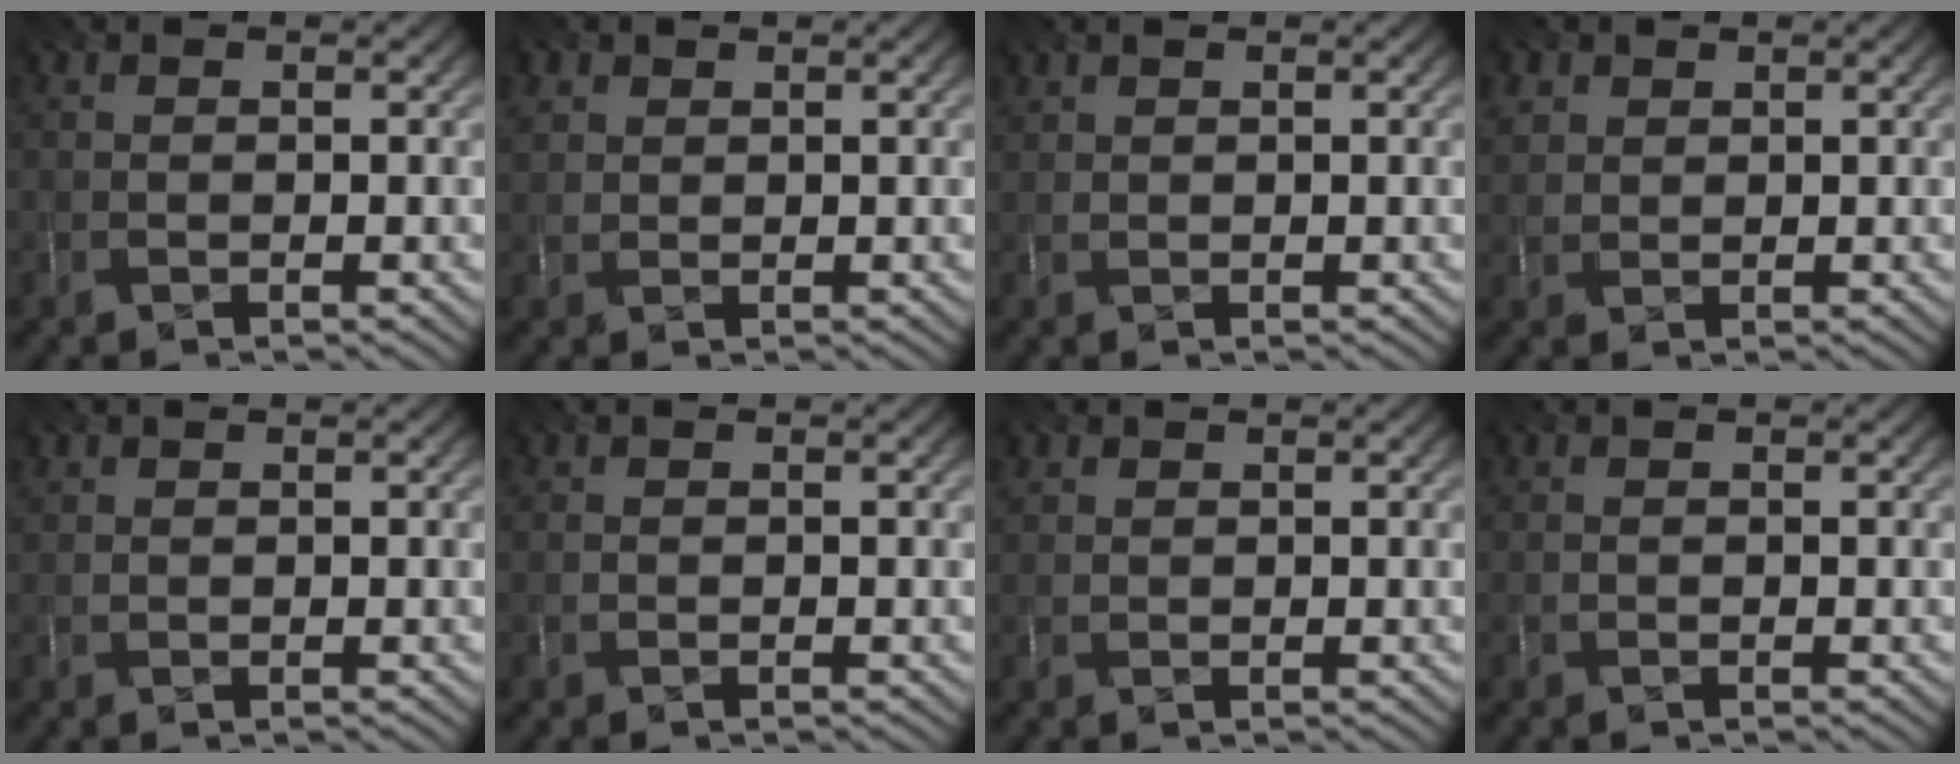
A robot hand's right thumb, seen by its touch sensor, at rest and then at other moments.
{"total": 1.9, "force": [1.1, 1.5, 0.4], "torque": [-0.014, -0.003, 0.022]}
{"total": 1.0, "force": [0.9, 0.5, 0.1], "torque": [-0.003, -0.004, 0.019]}
{"total": 2.2, "force": [1.2, 1.8, 0.5], "torque": [-0.020, -0.005, 0.025]}
{"total": 1.0, "force": [0.8, 0.6, 0.1], "torque": [-0.003, -0.003, 0.015]}
{"total": 0.0}
{"total": 1.3, "force": [0.9, 0.9, 0.2], "torque": [-0.004, -0.003, 0.018]}
{"total": 0.0}